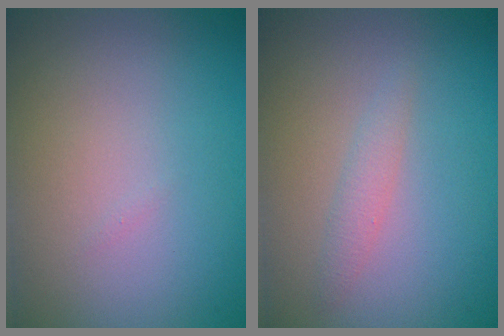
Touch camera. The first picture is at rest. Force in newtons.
{"total": 1.3, "press": 1.3, "slide": 0.0}